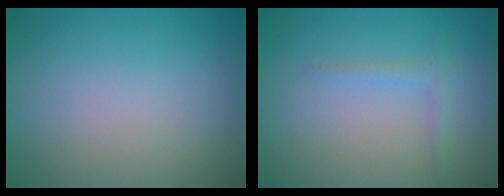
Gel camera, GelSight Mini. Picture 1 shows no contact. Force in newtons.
{"total": 1.3, "press": 1.3, "slide": 0.1}